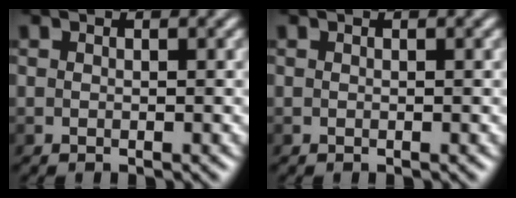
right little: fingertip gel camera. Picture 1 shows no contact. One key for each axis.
{"total": 0.0}